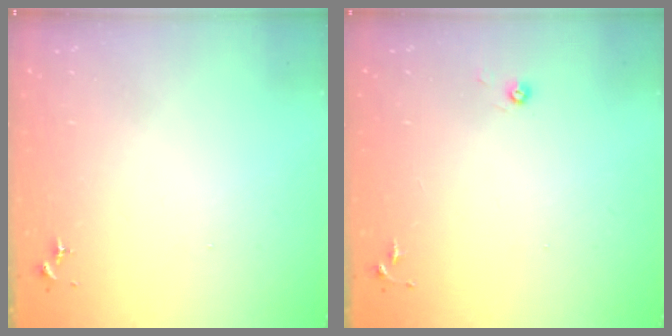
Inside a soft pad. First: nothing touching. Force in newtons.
{"total": 3.1, "press": 3.0, "slide": 0.8}